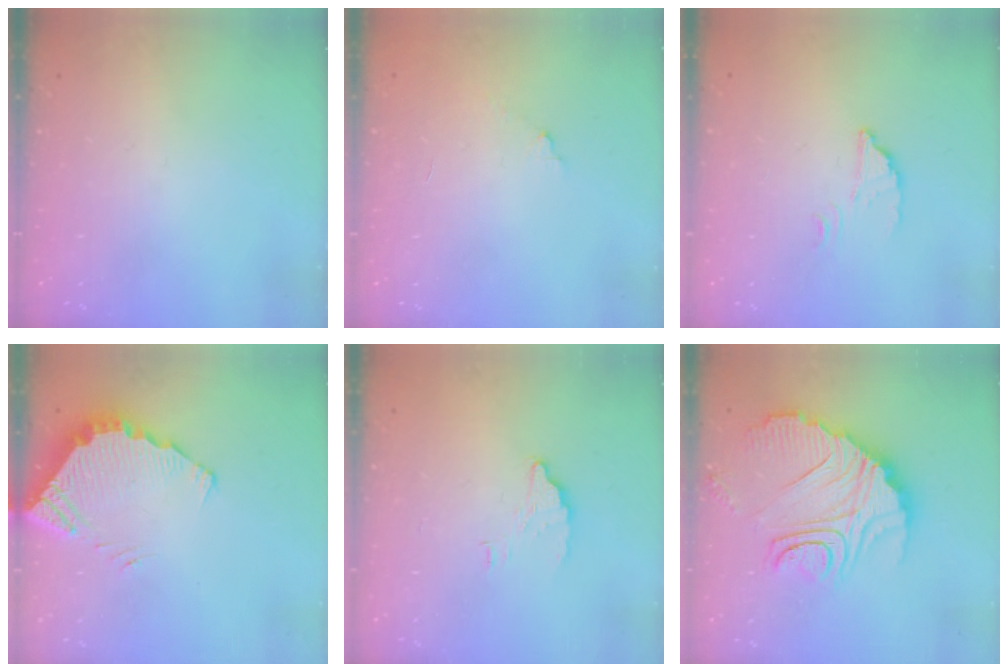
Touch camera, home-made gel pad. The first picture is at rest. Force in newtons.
{"total": 4.7, "press": 4.7, "slide": 0.3}
{"total": 2.5, "press": 2.5, "slide": 0.2}
{"total": 3.9, "press": 3.9, "slide": 0.2}
{"total": 3.5, "press": 3.5, "slide": 0.2}
{"total": 18.9, "press": 18.8, "slide": 1.9}